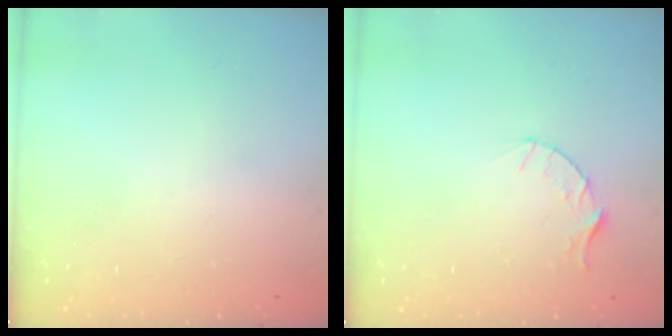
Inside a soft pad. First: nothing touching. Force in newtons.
{"total": 3.5, "press": 3.5, "slide": 0.4}